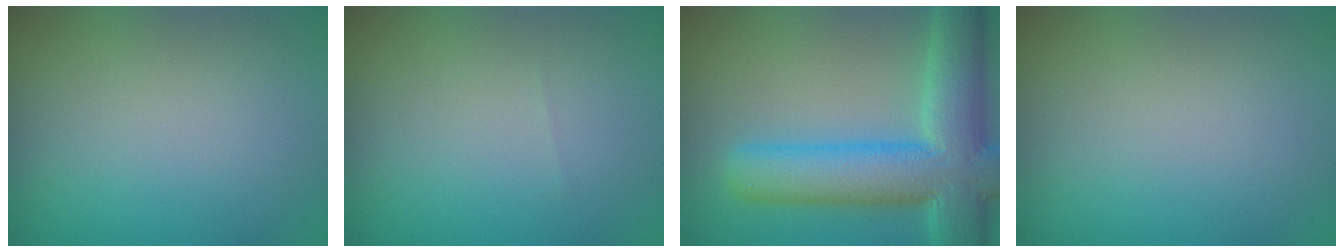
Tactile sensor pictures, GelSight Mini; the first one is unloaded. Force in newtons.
{"total": 0.0}
{"total": 10.4, "press": 10.4, "slide": 0.4}
{"total": 0.0}